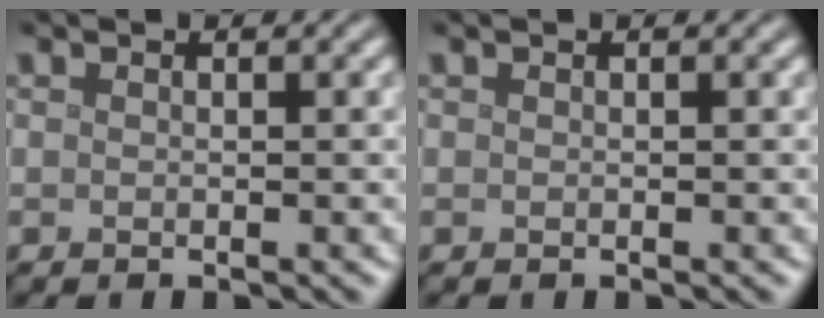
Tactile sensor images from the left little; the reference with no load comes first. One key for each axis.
{"total": 0.0}